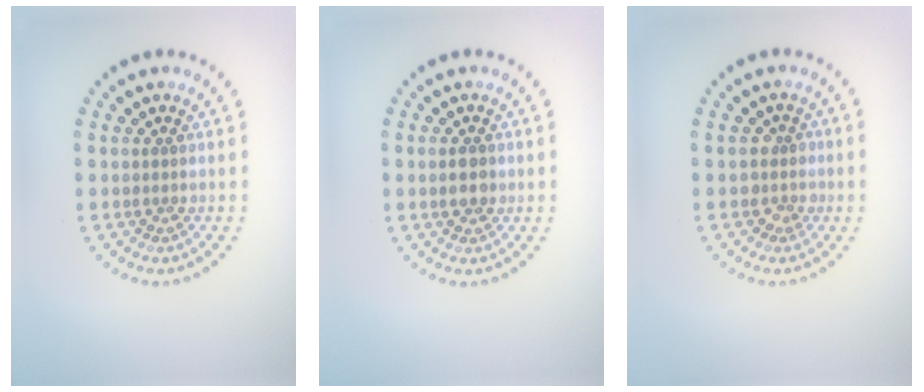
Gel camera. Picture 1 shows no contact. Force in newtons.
{"total": 2.0, "press": 2.0, "slide": 0.2}
{"total": 1.7, "press": 1.4, "slide": 0.9}